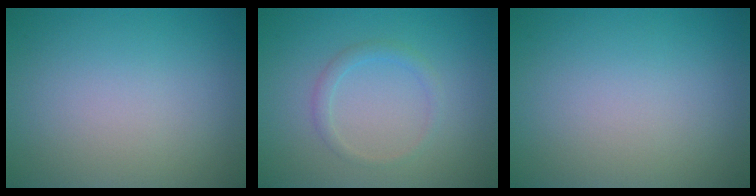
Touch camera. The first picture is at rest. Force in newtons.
{"total": 1.3, "press": 1.3, "slide": 0.1}
{"total": 0.0}